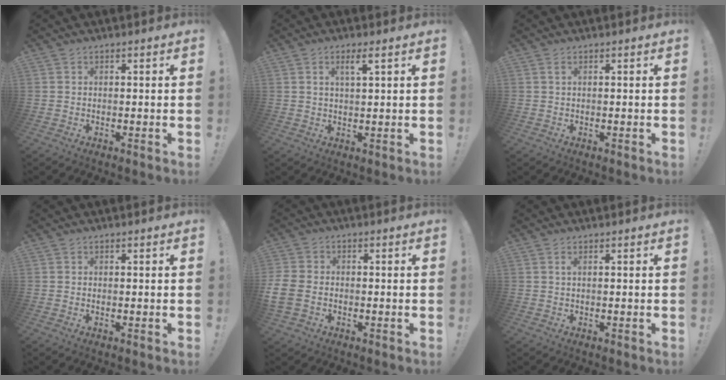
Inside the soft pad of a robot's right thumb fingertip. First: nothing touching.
{"total": 3.6, "force": [1.6, 0.5, 3.1], "torque": [-0.054, -0.002, 0.024]}
{"total": 0.7, "force": [0.2, 0.2, 0.6], "torque": [-0.009, 0.000, 0.002]}
{"total": 0.0}
{"total": 6.1, "force": [-1.9, 4.4, 3.7], "torque": [-0.089, 0.007, -0.029]}
{"total": 0.9, "force": [0.4, -0.2, 0.8], "torque": [-0.014, 0.000, 0.006]}